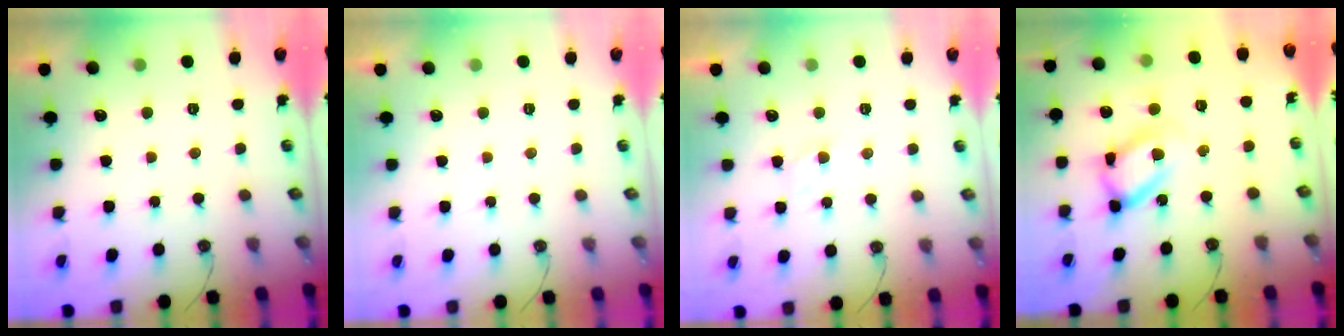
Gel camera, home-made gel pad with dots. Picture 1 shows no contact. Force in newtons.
{"total": 0.0}
{"total": 2.4, "press": 2.4, "slide": 0.3}
{"total": 14.8, "press": 14.7, "slide": 1.3}